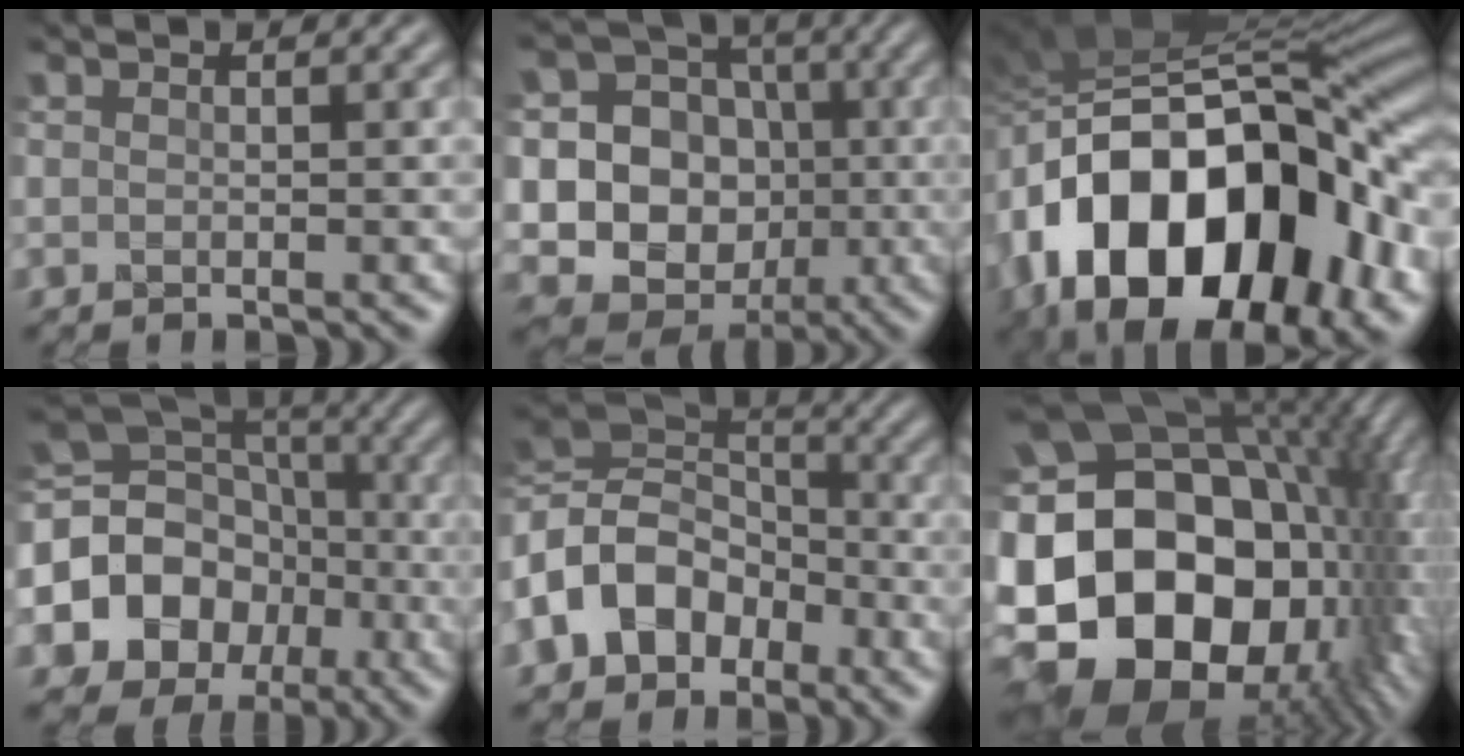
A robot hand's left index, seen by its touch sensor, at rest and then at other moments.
{"total": 16.5, "force": [-0.7, 15.8, 4.7], "torque": [-0.130, 0.018, -0.031]}
{"total": 18.2, "force": [-4.5, 11.4, 13.5], "torque": [-0.223, 0.004, -0.062]}
{"total": 13.7, "force": [-3.3, 12.0, 5.7], "torque": [-0.134, -0.006, -0.070]}
{"total": 9.3, "force": [-3.1, 7.2, 5.1], "torque": [-0.108, 0.005, -0.073]}
{"total": 22.7, "force": [-1.5, 17.4, 14.5], "torque": [-0.253, -0.024, -0.047]}